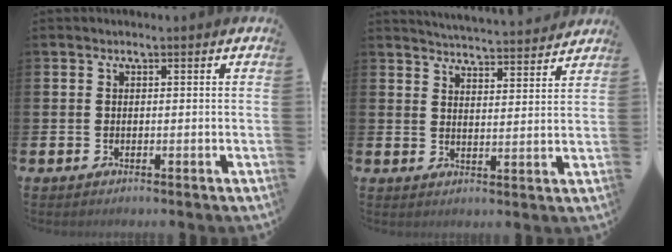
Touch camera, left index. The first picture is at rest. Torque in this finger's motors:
{"motor_torque": [1.03, -1.11, 0.25, 0.06]}